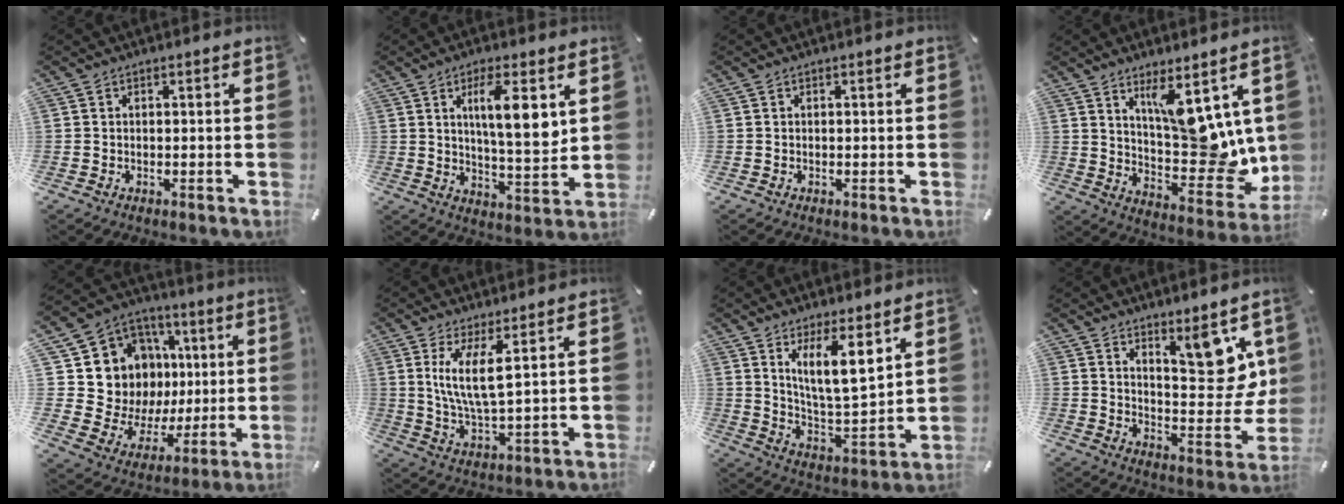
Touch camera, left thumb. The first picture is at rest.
{"total": 10.9, "force": [4.4, 2.8, 9.6], "torque": [-0.159, -0.016, 0.068]}
{"total": 0.0}
{"total": 14.5, "force": [5.8, 7.0, 11.3], "torque": [-0.141, -0.058, 0.116]}
{"total": 15.5, "force": [4.4, 14.1, 4.6], "torque": [-0.079, -0.043, 0.113]}
{"total": 8.9, "force": [3.6, 2.0, 7.9], "torque": [-0.166, -0.008, 0.061]}
{"total": 11.8, "force": [7.2, 3.0, 8.9], "torque": [-0.154, -0.037, 0.123]}
{"total": 12.6, "force": [7.6, 5.7, 8.3], "torque": [-0.078, -0.067, 0.132]}